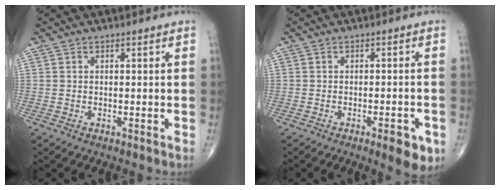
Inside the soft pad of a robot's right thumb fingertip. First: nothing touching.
{"total": 5.8, "force": [-2.7, 1.9, 4.7], "torque": [-0.051, 0.003, -0.031]}